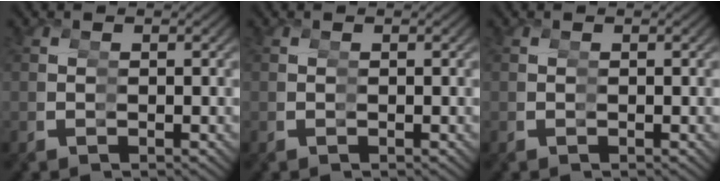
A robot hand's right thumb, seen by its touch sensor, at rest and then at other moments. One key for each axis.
{"total": 0.0}
{"total": 0.0}